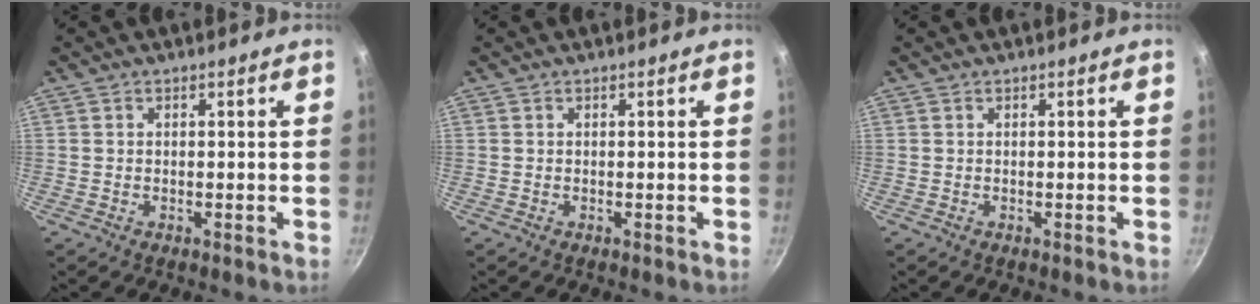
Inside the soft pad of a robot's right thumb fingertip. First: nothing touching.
{"total": 0.0}
{"total": 0.0}